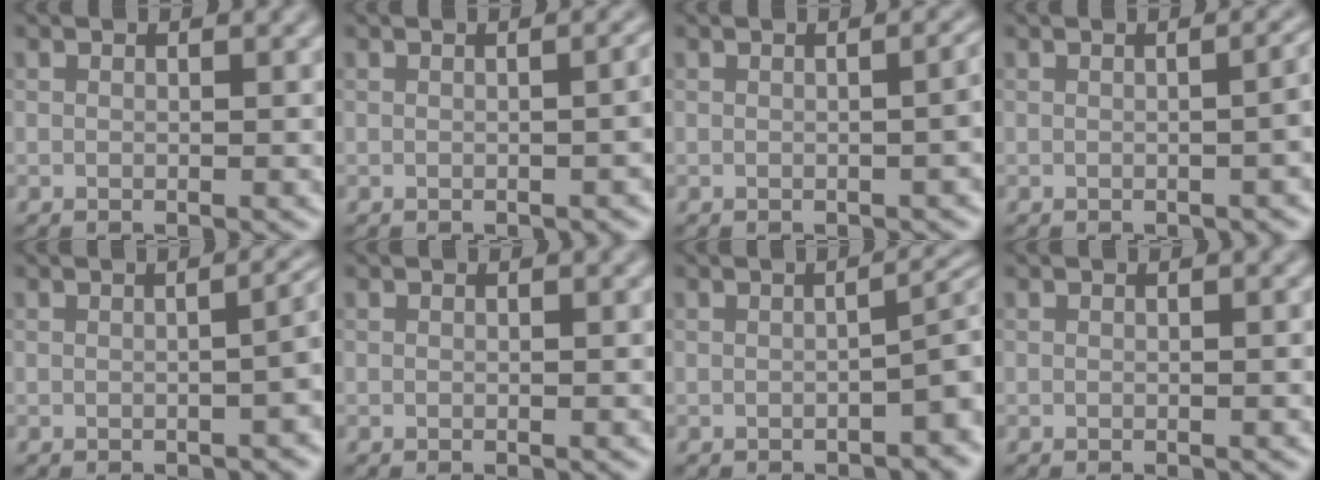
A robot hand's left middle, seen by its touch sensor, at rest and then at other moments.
{"total": 2.0, "force": [-0.5, 0.8, 1.8], "torque": [-0.017, 0.004, -0.006]}
{"total": 2.9, "force": [-0.4, 1.3, 2.6], "torque": [-0.017, 0.007, -0.002]}
{"total": 3.6, "force": [-0.5, 1.8, 3.1], "torque": [-0.015, 0.006, 0.001]}
{"total": 4.1, "force": [-0.6, 2.1, 3.5], "torque": [-0.016, 0.003, 0.000]}
{"total": 0.0}
{"total": 3.6, "force": [-1.4, 1.2, 3.1], "torque": [-0.035, 0.010, -0.022]}
{"total": 0.0}